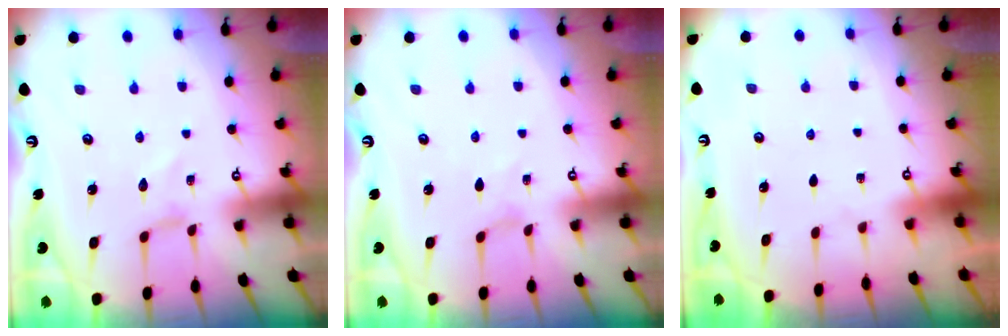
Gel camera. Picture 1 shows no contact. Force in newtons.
{"total": 0.0}
{"total": 0.0}